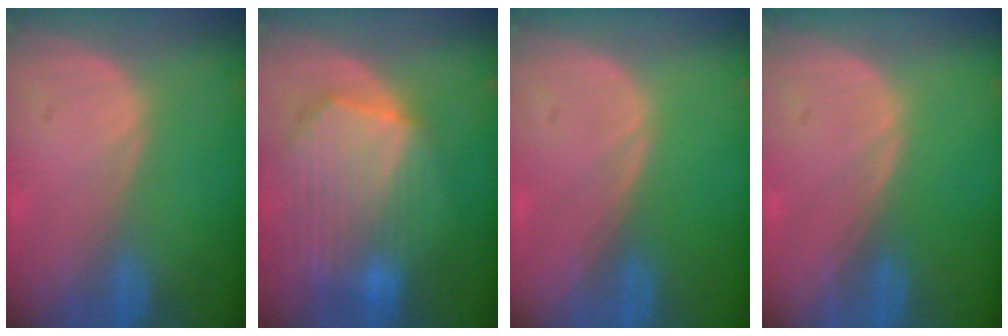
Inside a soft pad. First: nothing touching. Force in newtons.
{"total": 10.3, "press": 8.9, "slide": 5.1}
{"total": 0.0}
{"total": 0.0}